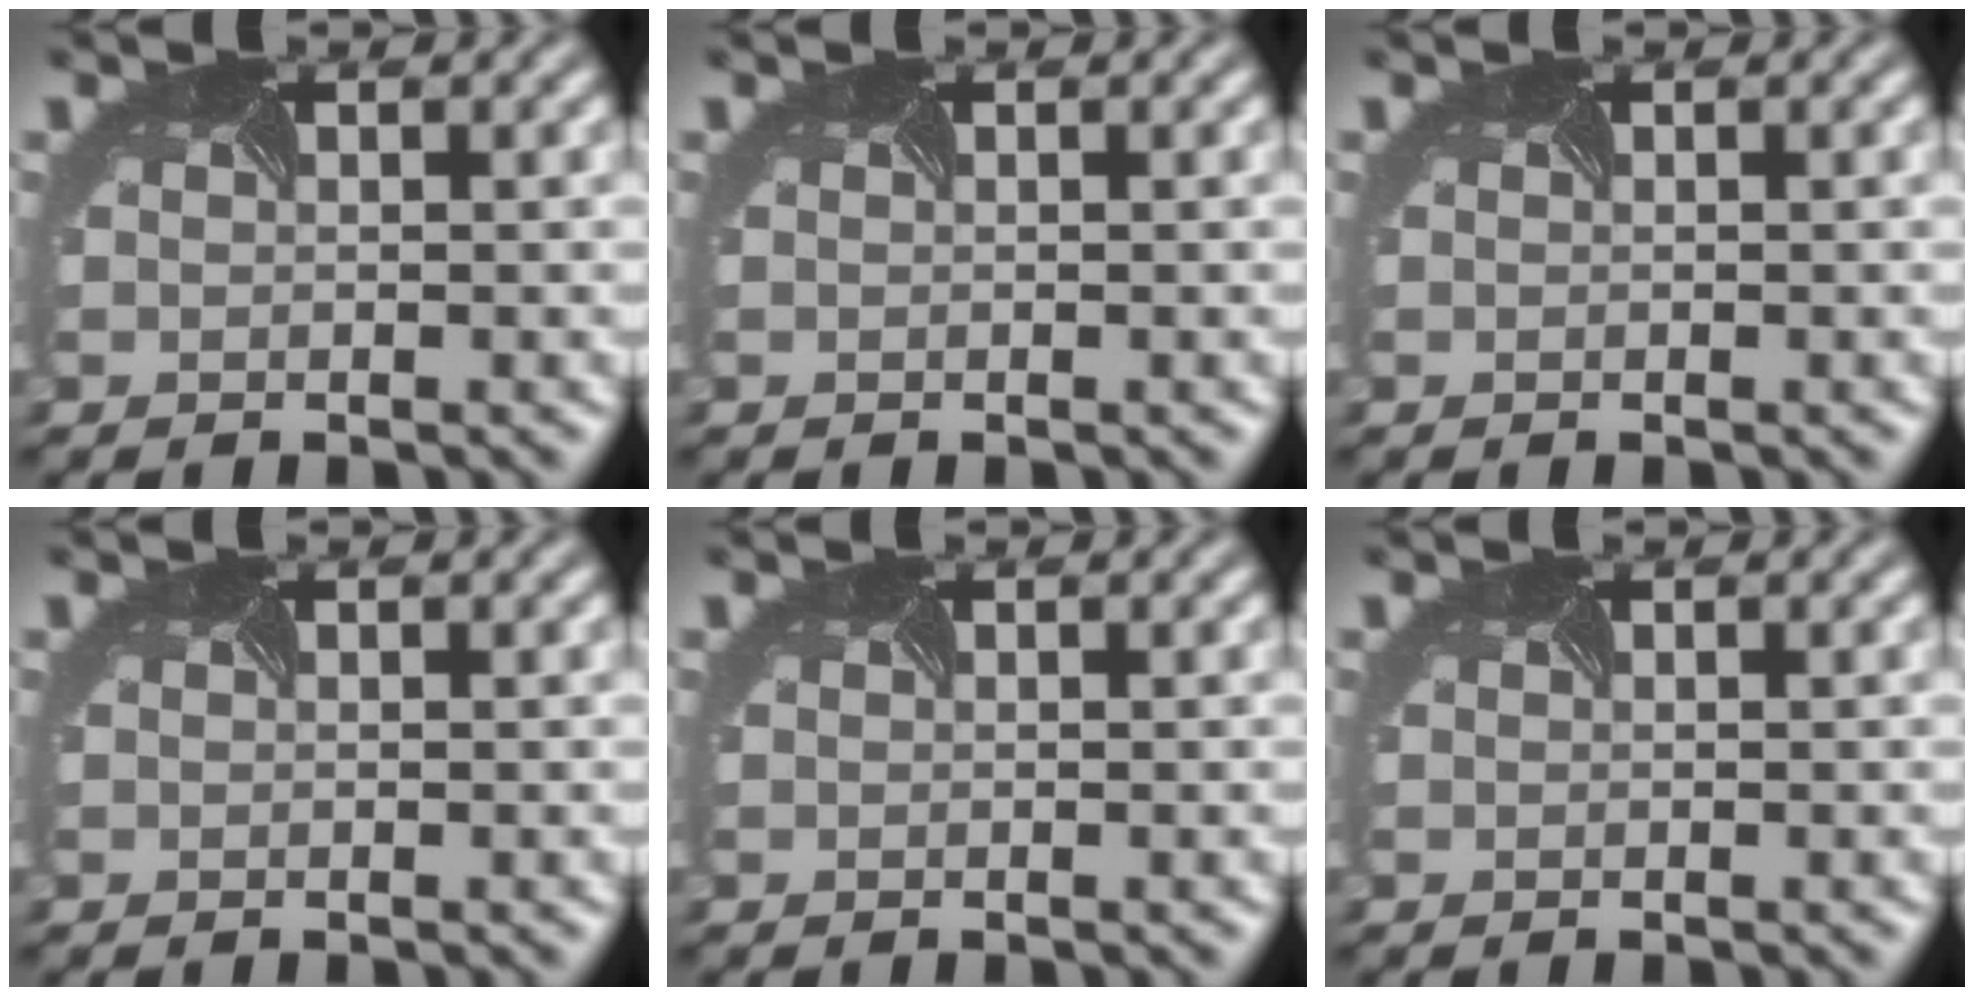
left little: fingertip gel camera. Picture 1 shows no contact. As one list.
[{"total": 0.0}, {"total": 0.0}, {"total": 0.8, "force": [-0.5, -0.3, -0.5], "torque": [0.009, -0.007, -0.007]}, {"total": 0.0}, {"total": 0.0}]